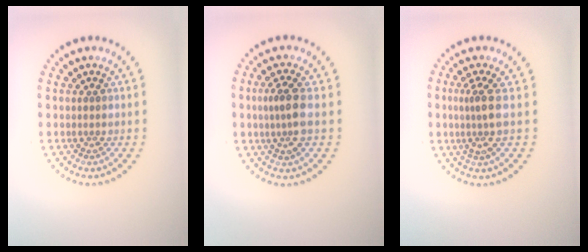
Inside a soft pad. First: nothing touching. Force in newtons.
{"total": 2.8, "press": 2.5, "slide": 1.2}
{"total": 2.6, "press": 1.8, "slide": 1.9}